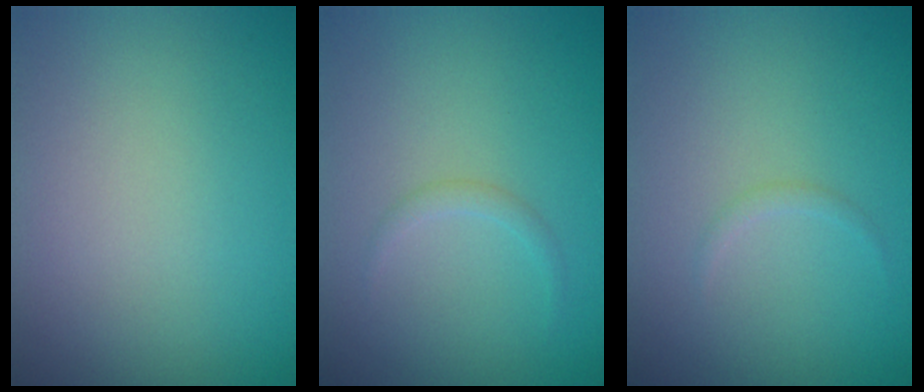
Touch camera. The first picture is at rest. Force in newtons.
{"total": 0.8, "press": 0.8, "slide": 0.1}
{"total": 0.6, "press": 0.6, "slide": 0.0}